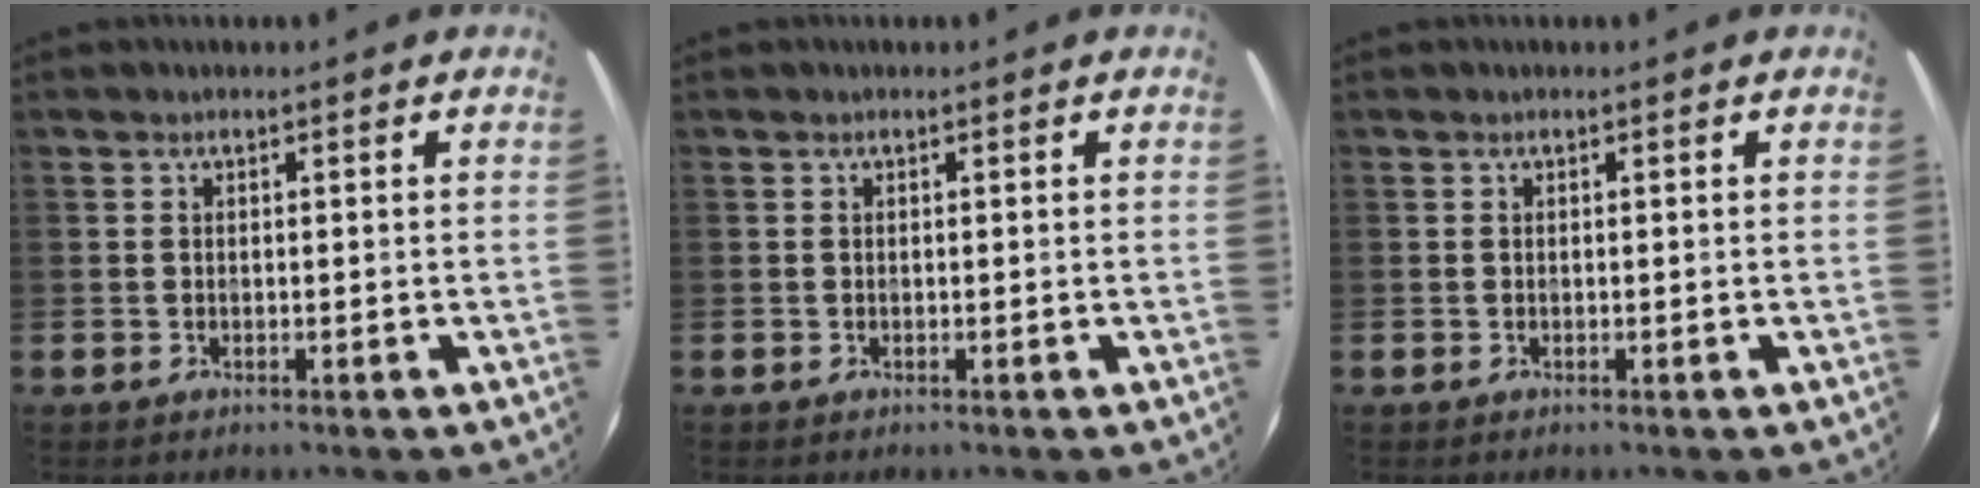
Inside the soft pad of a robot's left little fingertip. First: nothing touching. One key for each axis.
{"total": 0.0}
{"total": 0.0}